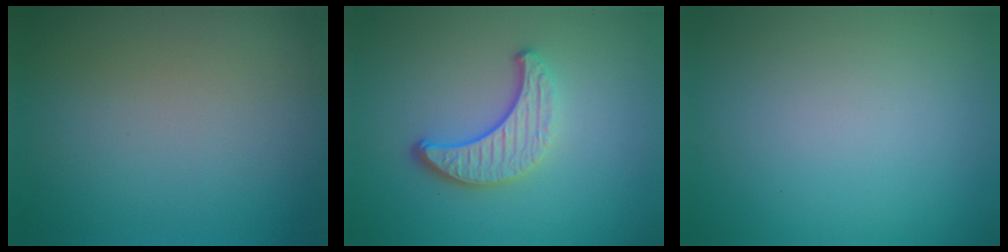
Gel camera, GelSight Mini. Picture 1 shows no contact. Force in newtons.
{"total": 4.0, "press": 2.9, "slide": 2.7}
{"total": 0.0}